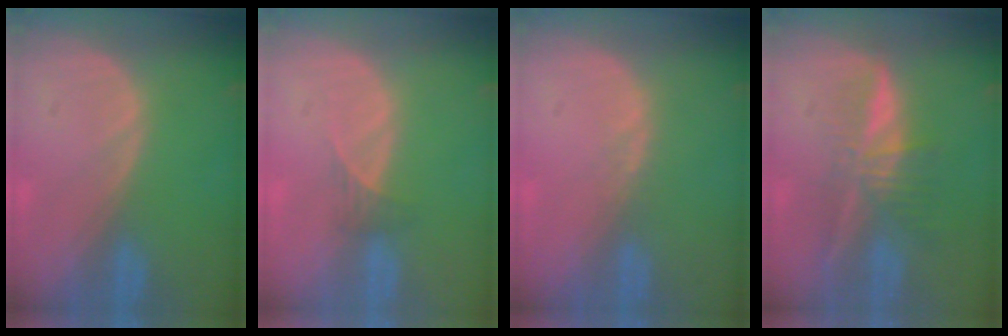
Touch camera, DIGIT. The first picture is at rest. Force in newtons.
{"total": 1.6, "press": 1.3, "slide": 0.9}
{"total": 0.8, "press": 0.8, "slide": 0.3}
{"total": 6.4, "press": 5.7, "slide": 3.1}